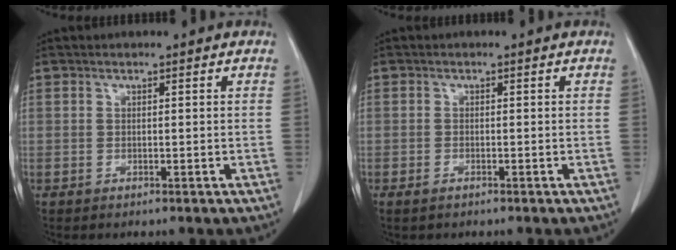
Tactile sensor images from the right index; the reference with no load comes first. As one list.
[{"total": 1.0, "force": [-0.7, 0.4, 0.6], "torque": [-0.014, -0.001, -0.009]}]